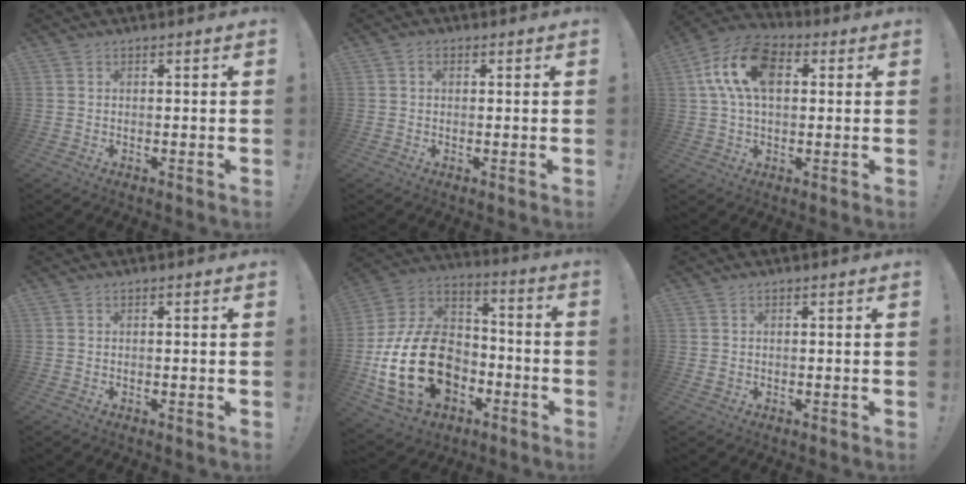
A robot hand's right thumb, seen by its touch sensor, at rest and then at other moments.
{"total": 1.5, "force": [0.2, 1.2, 0.8], "torque": [-0.010, 0.002, 0.003]}
{"total": 15.8, "force": [3.9, 9.7, 11.9], "torque": [-0.217, 0.010, 0.070]}
{"total": 0.0}
{"total": 25.1, "force": [-7.1, 17.2, 16.8], "torque": [-0.325, 0.038, -0.102]}
{"total": 0.8, "force": [0.3, 0.7, 0.3], "torque": [-0.013, 0.006, 0.007]}